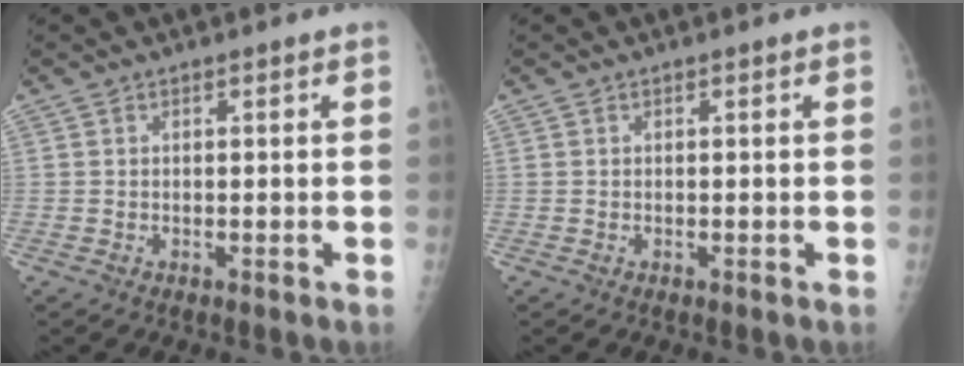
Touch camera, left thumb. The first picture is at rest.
{"total": 0.0}